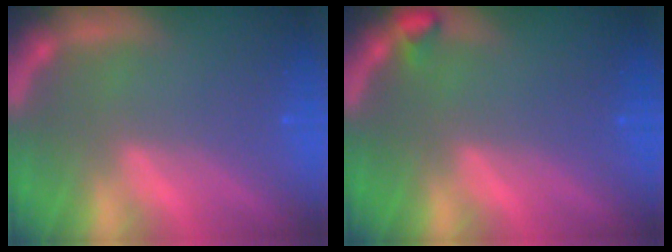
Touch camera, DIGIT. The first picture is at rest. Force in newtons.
{"total": 0.9}